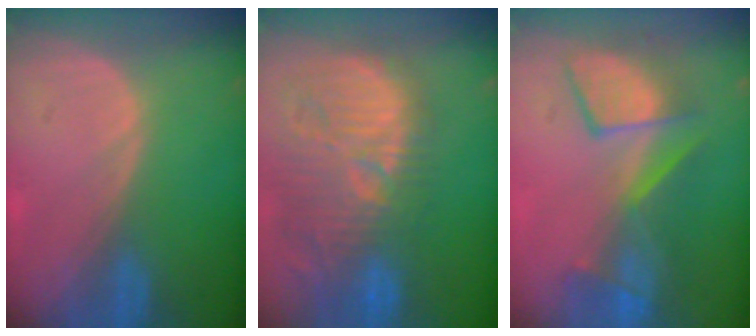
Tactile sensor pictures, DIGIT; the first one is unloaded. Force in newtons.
{"total": 13.9, "press": 12.7, "slide": 5.5}
{"total": 8.8, "press": 8.8, "slide": 0.6}